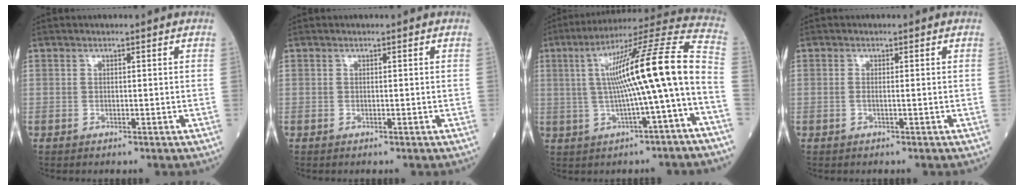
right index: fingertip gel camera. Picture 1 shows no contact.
{"total": 0.0}
{"total": 16.8, "force": [-0.9, -0.1, 16.8], "torque": [-0.260, 0.031, -0.017]}
{"total": 0.8, "force": [-0.1, 0.1, 0.8], "torque": [-0.019, -0.001, -0.002]}